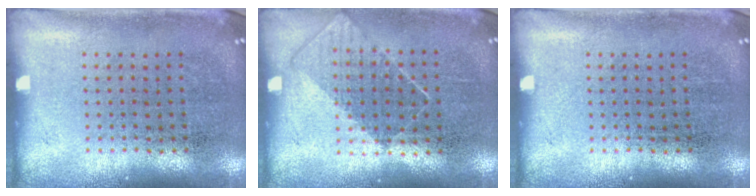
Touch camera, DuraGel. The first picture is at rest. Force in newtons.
{"total": 0.8, "press": 0.7, "slide": 0.4}
{"total": 0.0}